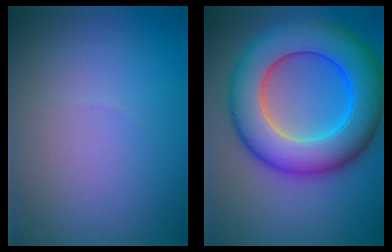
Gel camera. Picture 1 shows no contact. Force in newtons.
{"total": 11.8, "press": 11.8, "slide": 0.4}